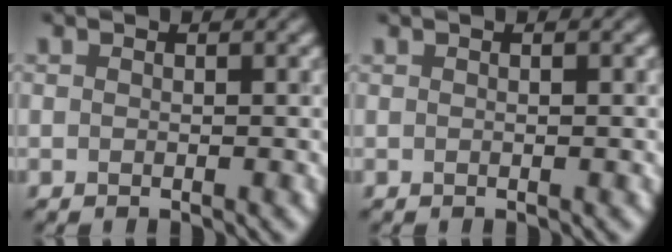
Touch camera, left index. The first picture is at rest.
{"total": 0.7, "force": [0.1, 0.1, 0.7], "torque": [-0.010, 0.002, 0.000]}